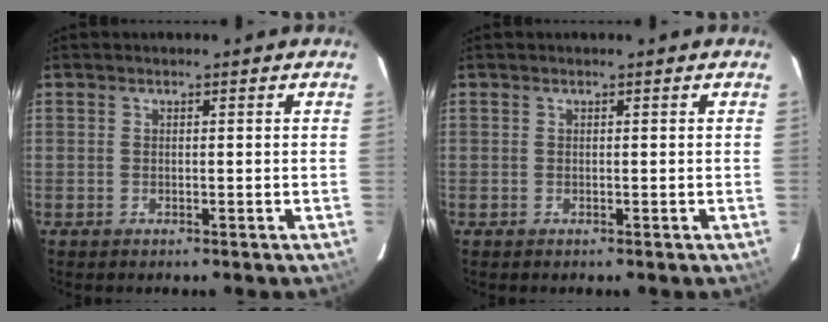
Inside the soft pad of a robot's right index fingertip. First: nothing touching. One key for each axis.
{"total": 0.0}